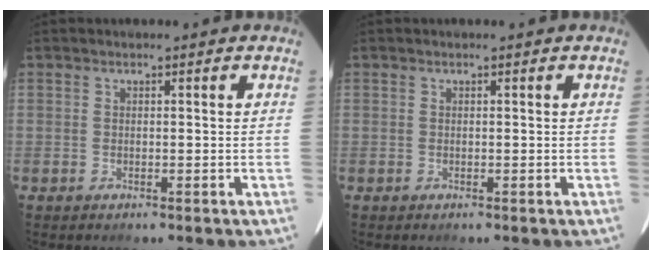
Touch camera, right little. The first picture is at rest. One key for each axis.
{"total": 0.0}